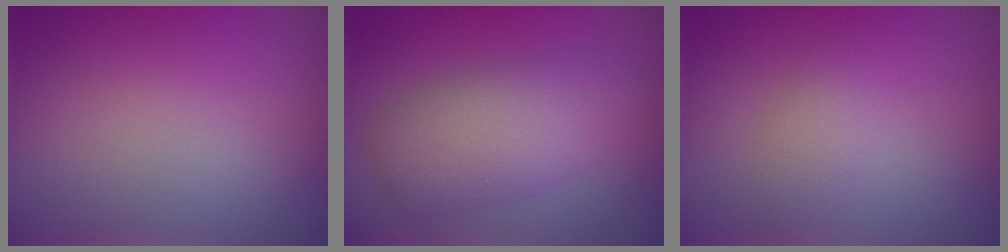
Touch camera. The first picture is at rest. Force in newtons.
{"total": 5.7, "press": 5.7, "slide": 0.1}
{"total": 1.6, "press": 1.6, "slide": 0.1}